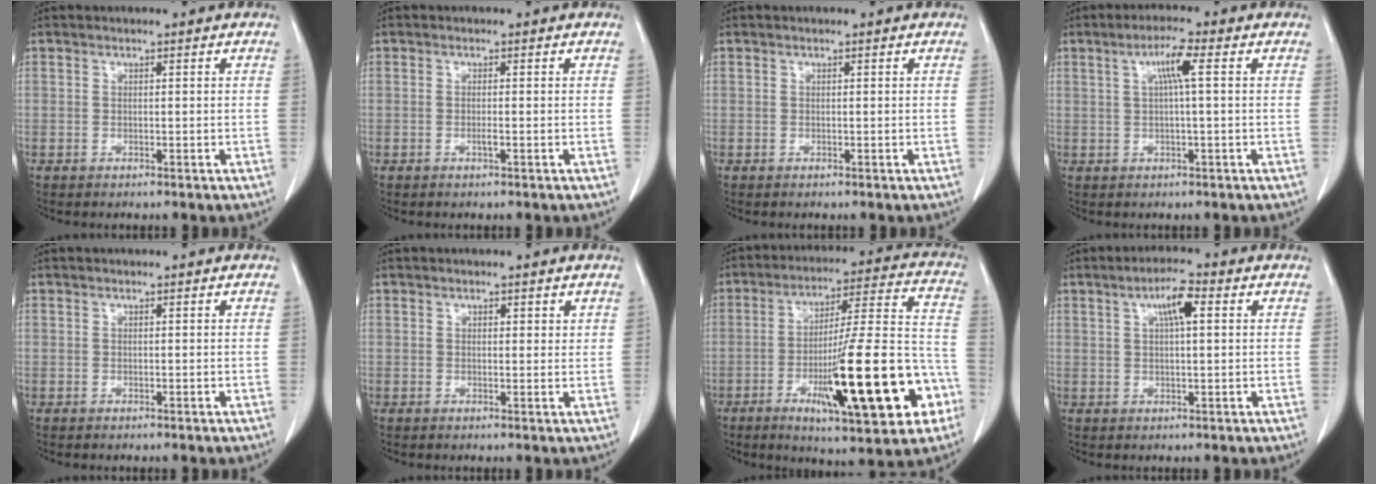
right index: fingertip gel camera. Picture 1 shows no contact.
{"total": 0.6, "force": [-0.2, 0.0, 0.6], "torque": [-0.014, -0.001, -0.004]}
{"total": 0.0}
{"total": 4.3, "force": [1.2, 0.0, 4.1], "torque": [-0.075, 0.009, 0.022]}
{"total": 0.0}
{"total": 1.6, "force": [1.1, 0.8, 0.8], "torque": [-0.005, -0.001, 0.013]}
{"total": 22.4, "force": [-8.0, 3.4, 20.7], "torque": [-0.295, 0.005, -0.111]}
{"total": 5.0, "force": [1.9, 0.9, 4.5], "torque": [-0.082, 0.009, 0.033]}